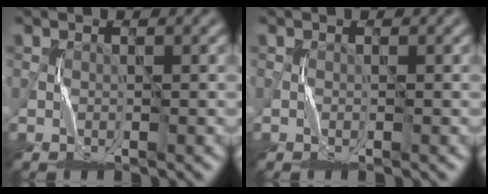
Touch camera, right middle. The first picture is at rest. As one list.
[{"total": 0.0}]